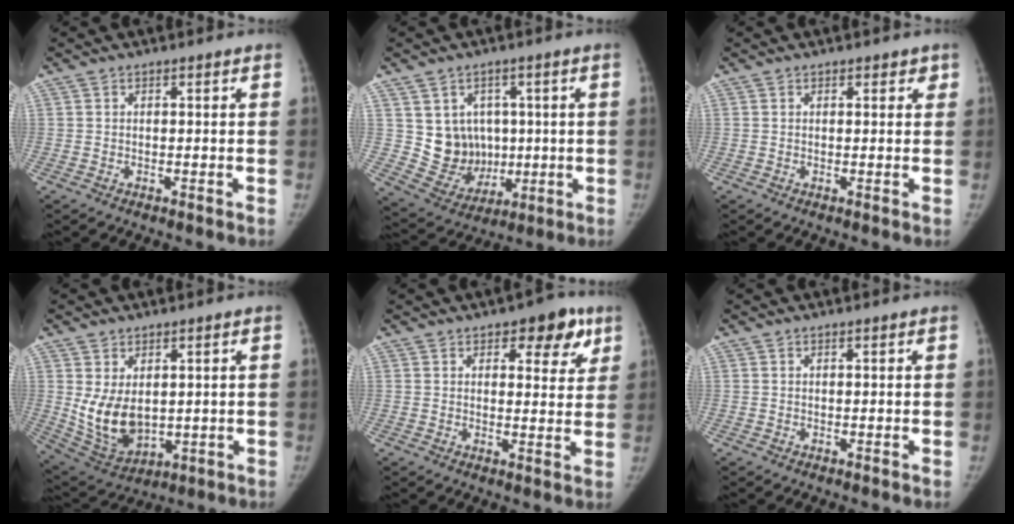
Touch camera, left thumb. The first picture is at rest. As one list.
[{"total": 10.5, "force": [1.4, 9.3, 4.6], "torque": [-0.028, -0.009, 0.051]}, {"total": 1.4, "force": [0.9, 0.9, 0.7], "torque": [0.010, -0.001, 0.005]}, {"total": 10.1, "force": [0.9, 6.7, 7.5], "torque": [-0.120, -0.017, 0.043]}, {"total": 8.0, "force": [4.3, 4.1, 5.3], "torque": [-0.024, -0.014, 0.048]}, {"total": 0.0}]